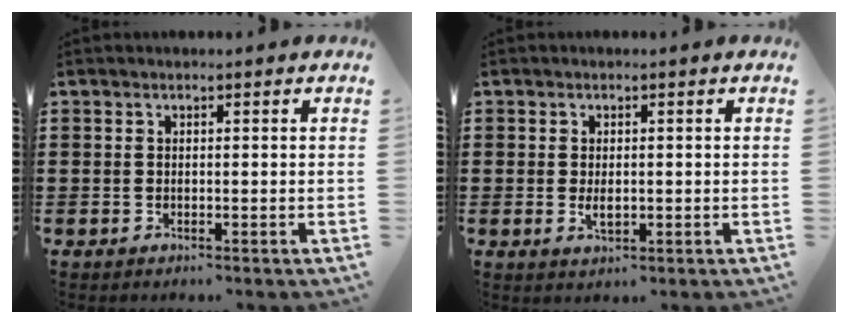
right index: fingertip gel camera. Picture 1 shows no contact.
{"total": 1.9, "force": [0.0, 0.9, 1.7], "torque": [-0.034, -0.001, 0.000]}